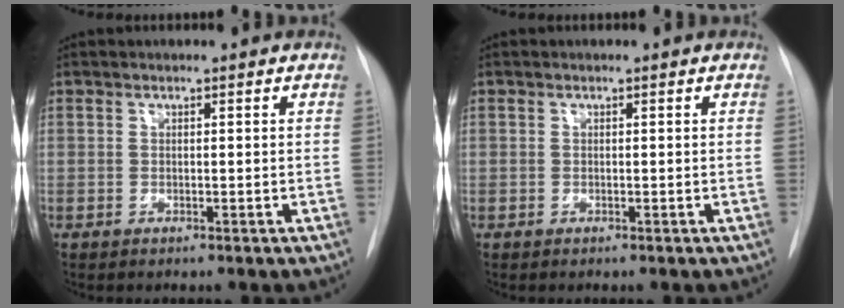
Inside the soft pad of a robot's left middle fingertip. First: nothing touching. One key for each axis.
{"total": 0.0}